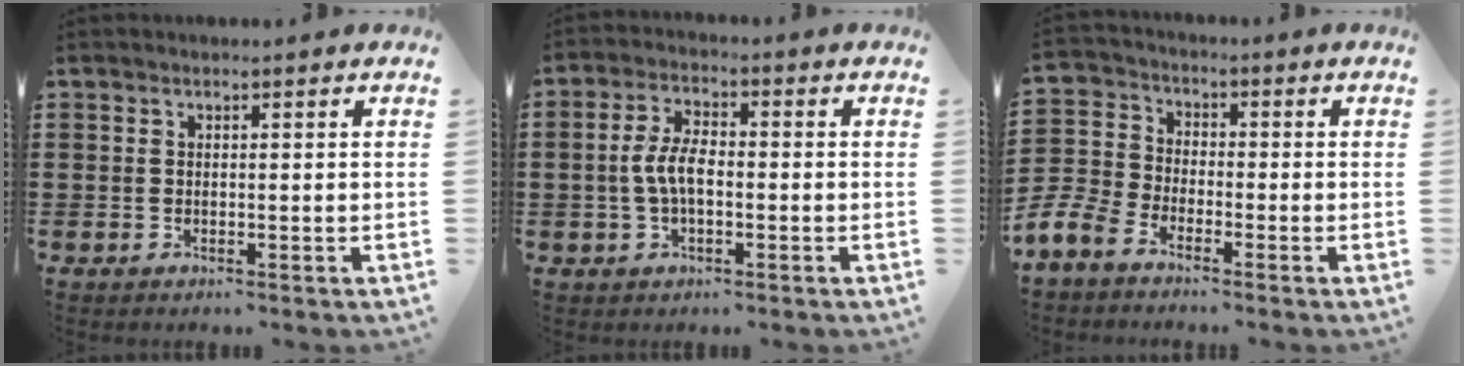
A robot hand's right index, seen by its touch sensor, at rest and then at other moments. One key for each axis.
{"total": 5.4, "fx": -0.8, "fy": 2.5, "fz": 4.7, "tx": -0.106, "ty": -0.001, "tz": -0.019}
{"total": 5.4, "fx": -4.4, "fy": 2.6, "fz": 1.8, "tx": -0.077, "ty": -0.007, "tz": -0.100}